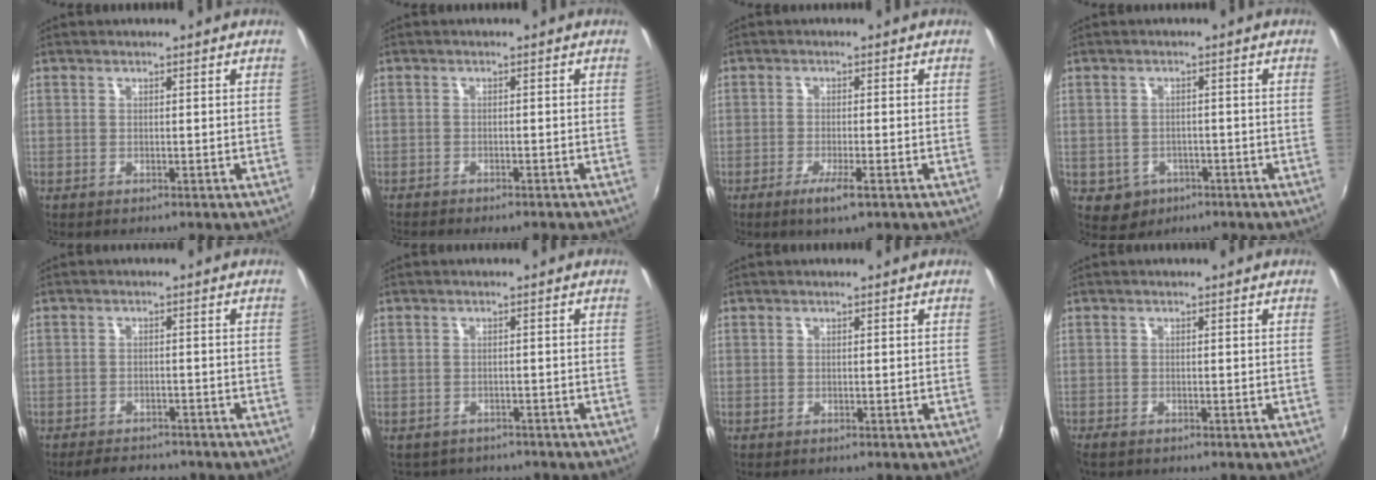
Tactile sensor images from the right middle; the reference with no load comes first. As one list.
[{"total": 3.5, "force": [-3.1, 0.5, 1.6], "torque": [-0.039, -0.019, -0.048]}, {"total": 3.8, "force": [-1.9, 0.0, 3.2], "torque": [-0.068, -0.011, -0.039]}, {"total": 4.6, "force": [-1.7, 4.1, 1.3], "torque": [-0.037, 0.000, -0.015]}, {"total": 5.7, "force": [-4.9, 2.0, 2.0], "torque": [-0.053, -0.008, -0.073]}, {"total": 3.7, "force": [-3.1, 1.9, 0.6], "torque": [-0.018, -0.013, -0.043]}, {"total": 0.0}, {"total": 1.2, "force": [-1.0, 0.4, 0.5], "torque": [-0.012, -0.005, -0.020]}]